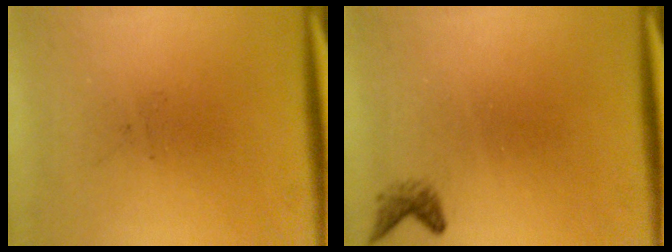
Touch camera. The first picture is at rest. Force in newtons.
{"total": 1.3}